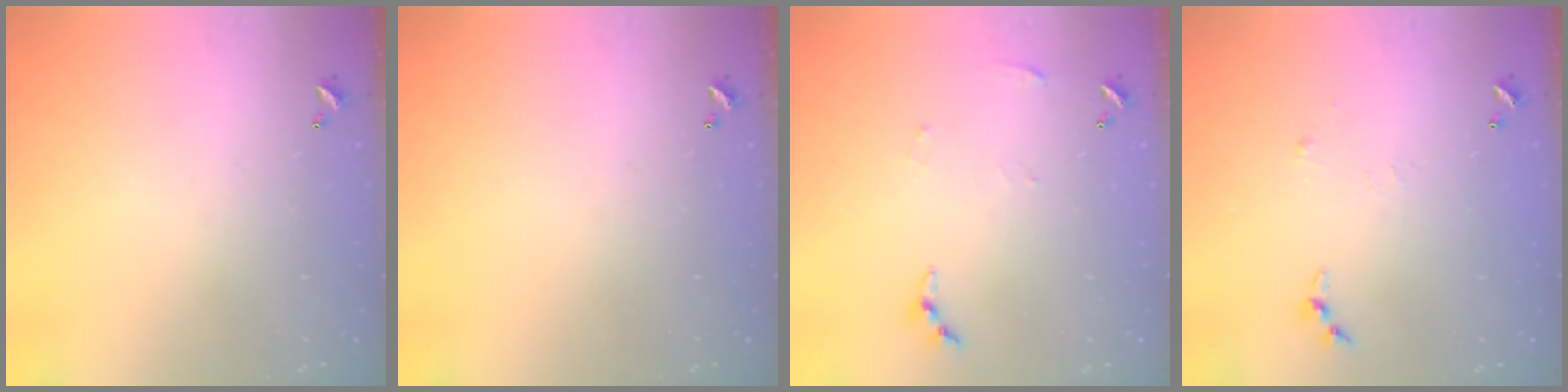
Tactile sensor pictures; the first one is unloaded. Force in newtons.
{"total": 0.0}
{"total": 4.6, "press": 4.6, "slide": 0.4}
{"total": 3.3, "press": 3.3, "slide": 0.5}